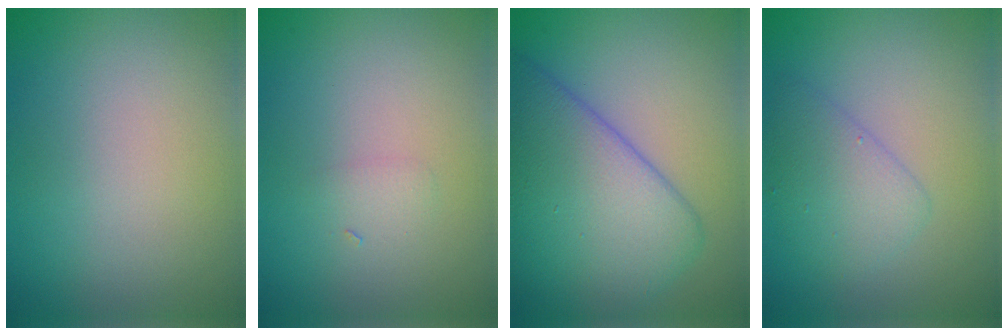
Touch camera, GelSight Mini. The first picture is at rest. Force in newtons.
{"total": 0.8, "press": 0.8, "slide": 0.1}
{"total": 8.9, "press": 8.9, "slide": 0.1}
{"total": 2.8, "press": 2.8, "slide": 0.1}